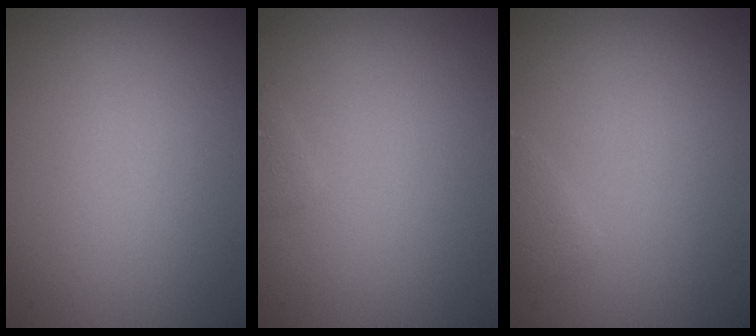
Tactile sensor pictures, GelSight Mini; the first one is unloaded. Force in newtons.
{"total": 0.6, "press": 0.5, "slide": 0.0}
{"total": 0.8, "press": 0.8, "slide": 0.0}